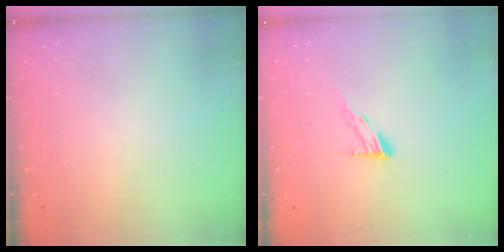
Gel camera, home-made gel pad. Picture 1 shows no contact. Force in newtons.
{"total": 7.3, "press": 7.3, "slide": 0.4}